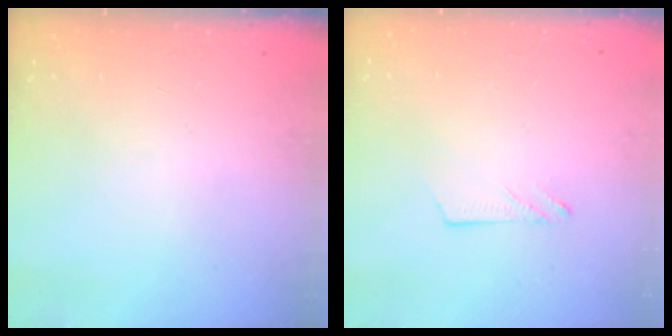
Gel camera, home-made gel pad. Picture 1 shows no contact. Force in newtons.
{"total": 3.9, "press": 3.8, "slide": 0.6}